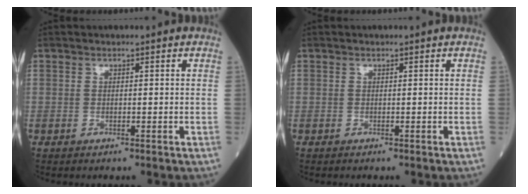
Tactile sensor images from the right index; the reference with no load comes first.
{"total": 0.0}